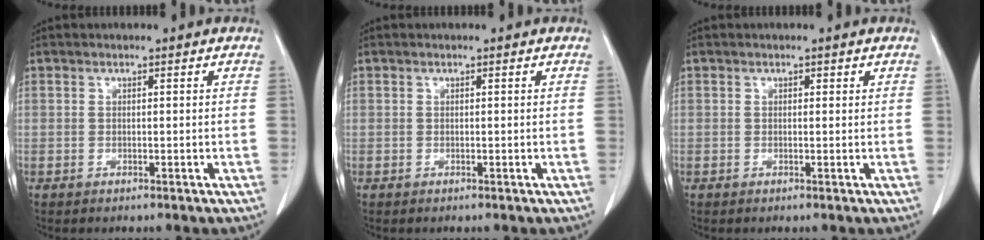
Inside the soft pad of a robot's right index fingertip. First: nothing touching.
{"total": 0.0}
{"total": 0.0}